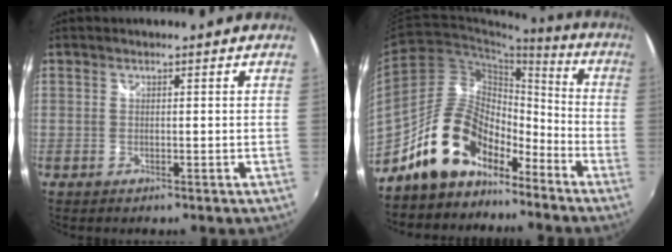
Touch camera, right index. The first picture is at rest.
{"total": 15.3, "force": [-11.2, 7.9, 6.8], "torque": [-0.124, 0.035, -0.184]}